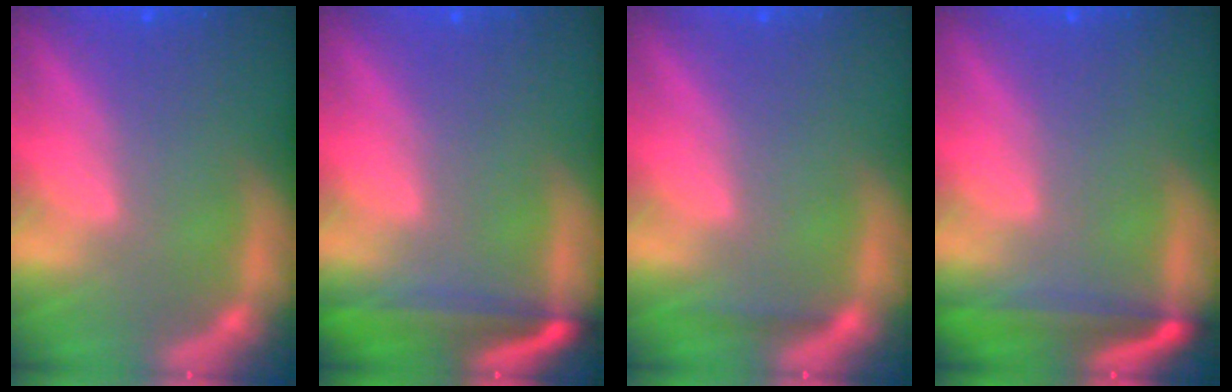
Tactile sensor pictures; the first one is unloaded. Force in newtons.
{"total": 6.0}
{"total": 0.9}
{"total": 5.5}